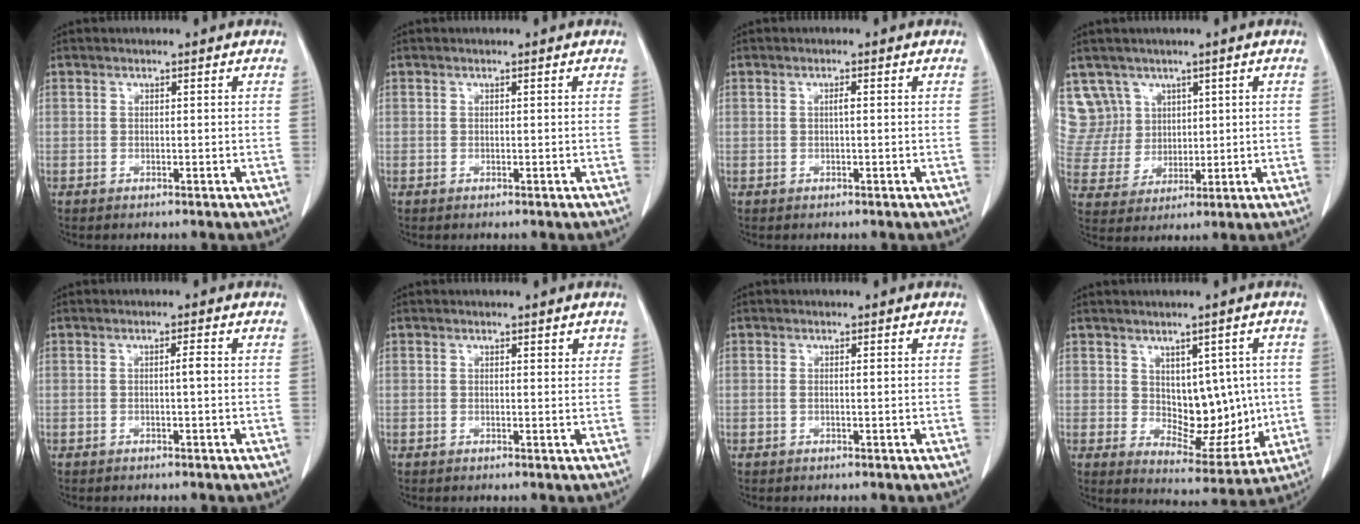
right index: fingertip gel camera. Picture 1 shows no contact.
{"total": 0.0}
{"total": 0.8, "force": [0.2, 0.1, 0.8], "torque": [-0.015, 0.002, 0.003]}
{"total": 8.0, "force": [4.7, 6.5, -0.5], "torque": [0.007, 0.025, 0.104]}
{"total": 1.1, "force": [-0.1, 0.0, 1.1], "torque": [-0.019, 0.001, -0.001]}
{"total": 1.3, "force": [1.0, 0.6, 0.7], "torque": [-0.004, -0.003, 0.012]}
{"total": 0.7, "force": [0.1, 0.1, 0.6], "torque": [-0.014, -0.001, 0.002]}
{"total": 9.5, "force": [0.8, 5.7, 7.6], "torque": [-0.089, 0.005, 0.035]}